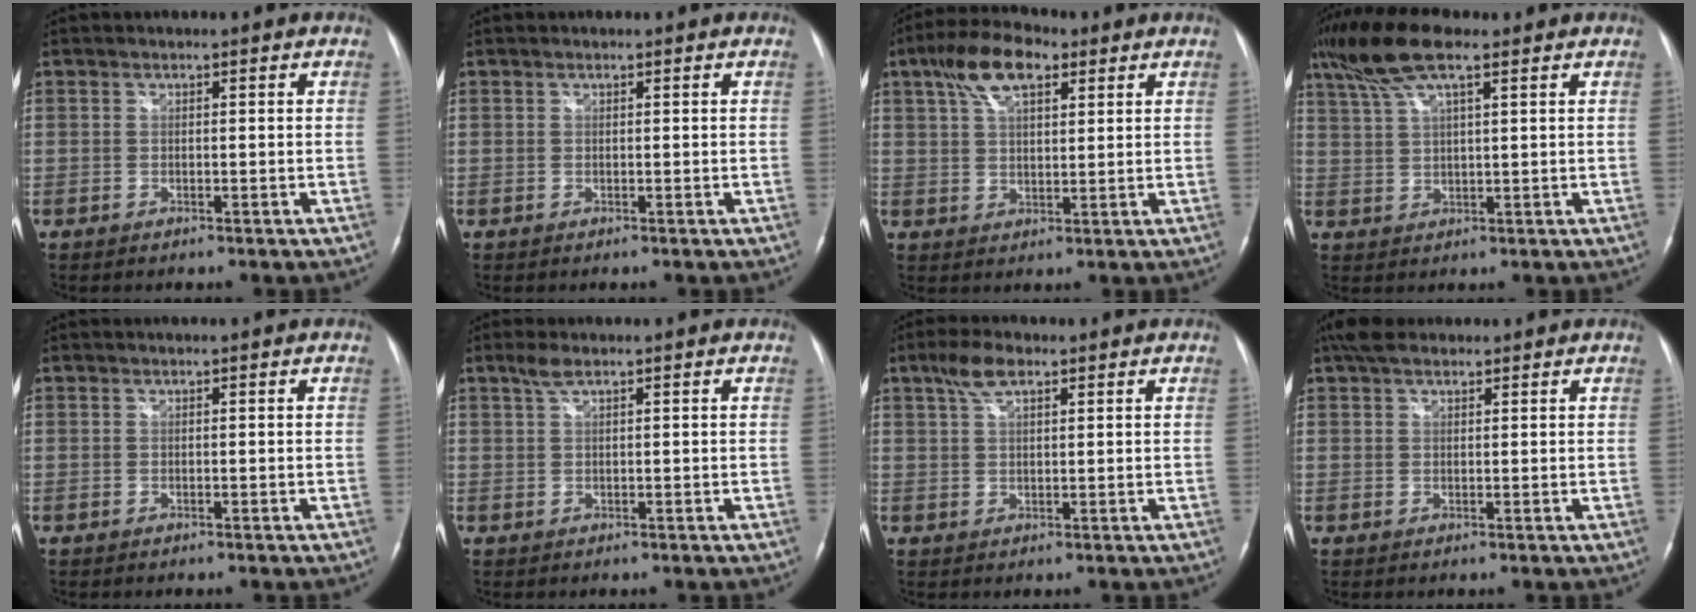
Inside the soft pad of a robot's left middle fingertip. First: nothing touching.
{"total": 0.0}
{"total": 9.2, "force": [5.0, 4.0, 6.7], "torque": [-0.132, 0.028, 0.091]}
{"total": 9.3, "force": [6.1, 2.1, 6.7], "torque": [-0.144, 0.027, 0.115]}
{"total": 0.0}
{"total": 1.8, "force": [1.2, 0.4, 1.2], "torque": [-0.029, 0.011, 0.028]}
{"total": 4.4, "force": [2.6, 1.7, 3.0], "torque": [-0.067, 0.015, 0.054]}
{"total": 4.6, "force": [3.5, 2.2, 2.2], "torque": [-0.045, 0.028, 0.064]}